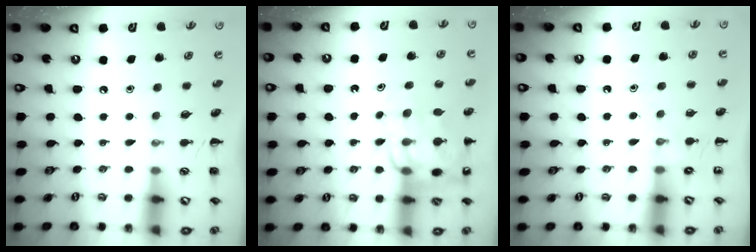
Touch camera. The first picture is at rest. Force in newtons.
{"total": 12.6, "press": 12.3, "slide": 2.7}
{"total": 6.9, "press": 6.6, "slide": 1.8}